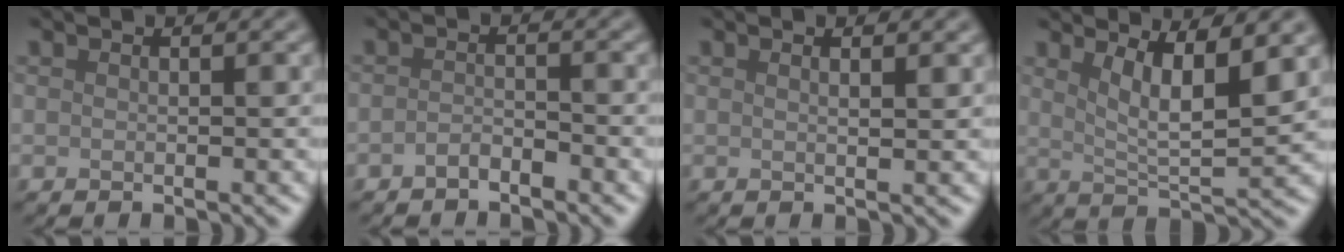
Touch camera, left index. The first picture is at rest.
{"total": 1.4, "force": [-1.1, 0.4, 0.7], "torque": [-0.016, 0.005, -0.024]}
{"total": 2.3, "force": [1.2, 0.8, 1.8], "torque": [-0.009, 0.002, -0.002]}
{"total": 5.8, "force": [2.8, 1.5, 4.9], "torque": [-0.081, -0.008, 0.051]}